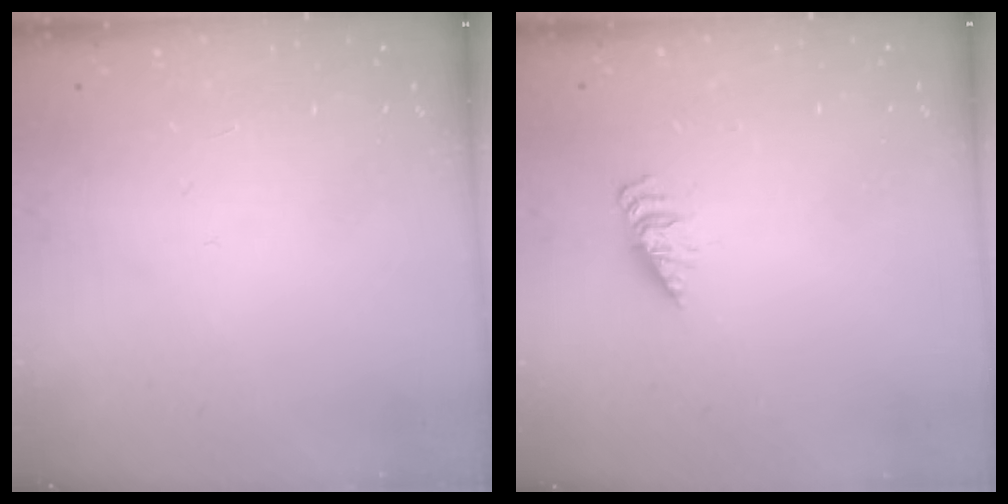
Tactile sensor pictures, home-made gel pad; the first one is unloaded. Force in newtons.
{"total": 2.0, "press": 2.0, "slide": 0.3}